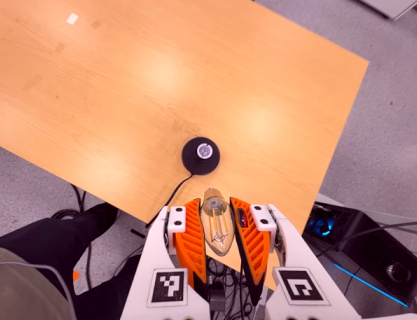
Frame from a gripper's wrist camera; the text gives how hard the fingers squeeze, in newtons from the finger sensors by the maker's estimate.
{"total": 19.5, "left": 21.1, "right": 17.9}